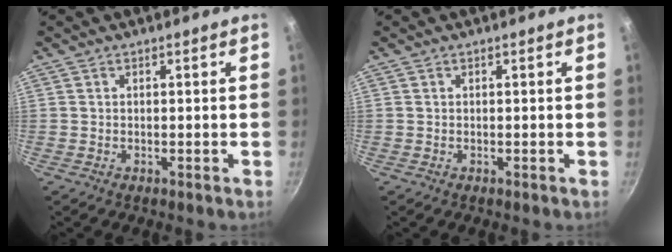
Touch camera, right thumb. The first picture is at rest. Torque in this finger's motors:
{"motor_torque": [-0.04, -0.04, 0.15, 0.03, 0.00]}